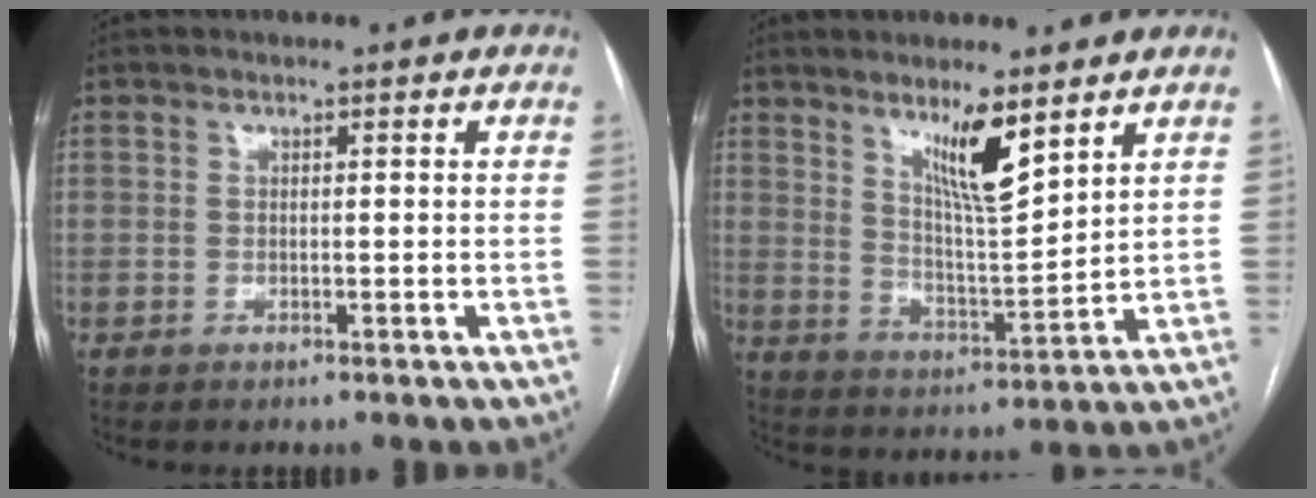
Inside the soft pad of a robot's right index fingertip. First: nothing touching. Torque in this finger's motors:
{"motor_torque": [0.96, 0.95, 0.51, 0.10]}